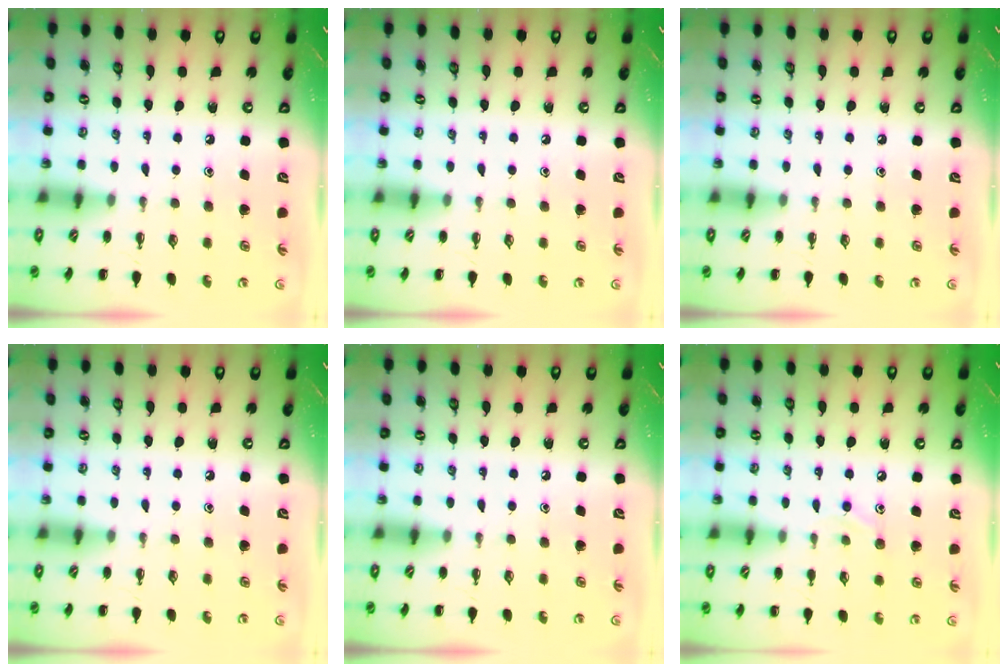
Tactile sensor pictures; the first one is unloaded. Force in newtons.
{"total": 0.0}
{"total": 0.0}
{"total": 0.0}
{"total": 0.0}
{"total": 6.3, "press": 6.1, "slide": 1.6}